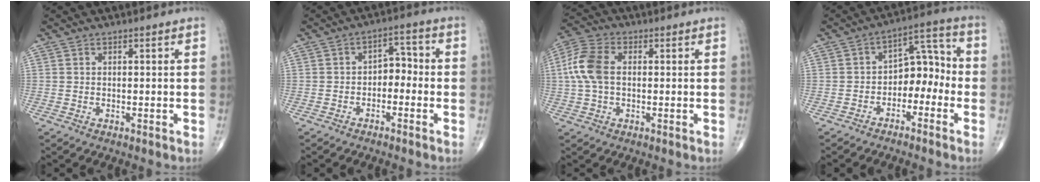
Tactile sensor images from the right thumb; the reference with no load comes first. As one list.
[{"total": 4.7, "force": [-1.5, 3.1, 3.2], "torque": [-0.024, 0.033, -0.035]}, {"total": 8.8, "force": [0.6, 5.5, 6.9], "torque": [-0.160, 0.021, 0.007]}, {"total": 8.9, "force": [-3.0, 5.8, 6.0], "torque": [-0.050, 0.051, -0.057]}]